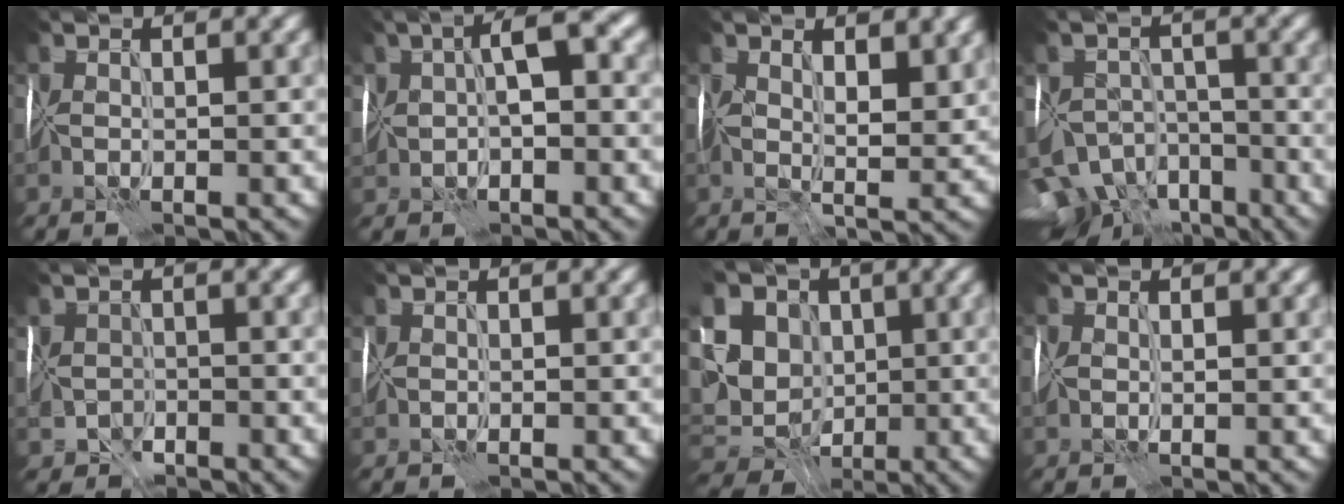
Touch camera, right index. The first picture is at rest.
{"total": 5.2, "force": [0.2, 3.0, 4.3], "torque": [-0.071, 0.017, 0.000]}
{"total": 4.1, "force": [1.7, 1.9, 3.3], "torque": [-0.050, -0.002, 0.029]}
{"total": 8.4, "force": [-6.7, 4.9, 1.7], "torque": [-0.015, -0.009, -0.105]}
{"total": 2.0, "force": [-1.6, 0.9, -0.6], "torque": [0.015, -0.006, -0.032]}
{"total": 1.4, "force": [0.2, 1.2, 0.8], "torque": [-0.006, -0.004, 0.007]}
{"total": 12.8, "force": [2.6, 11.2, 5.6], "torque": [-0.114, 0.009, 0.033]}
{"total": 2.4, "force": [0.7, 1.8, 1.4], "torque": [-0.017, 0.009, 0.014]}